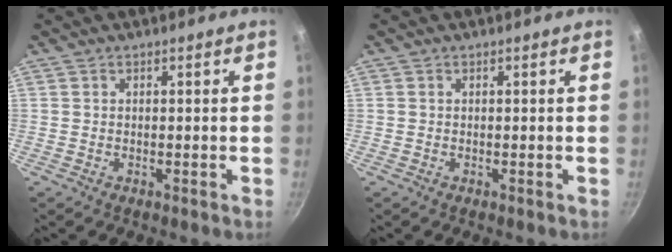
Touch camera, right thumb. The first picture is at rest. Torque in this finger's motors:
{"motor_torque": [-0.25, 0.01, -0.23, -0.07, -0.05]}